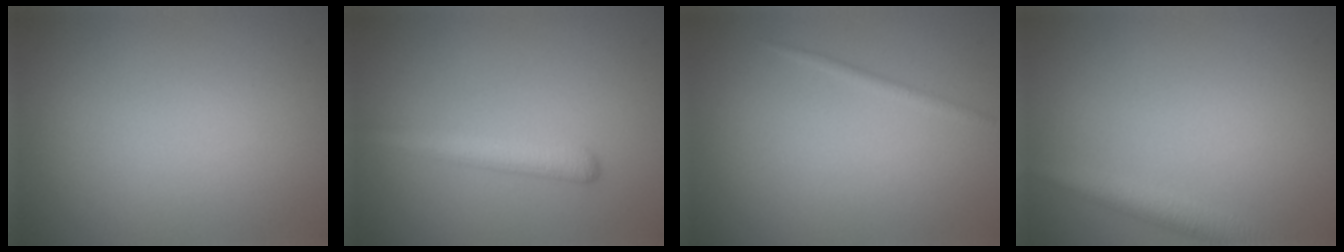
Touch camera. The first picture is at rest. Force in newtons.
{"total": 2.9, "press": 2.9, "slide": 0.1}
{"total": 0.8, "press": 0.8, "slide": 0.1}
{"total": 3.0, "press": 2.9, "slide": 0.1}